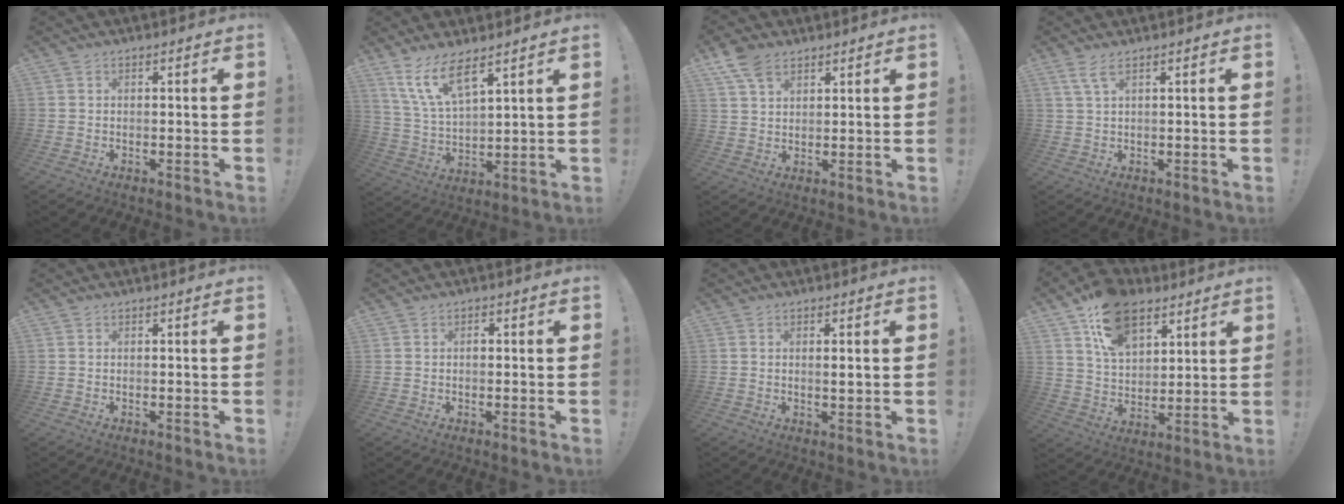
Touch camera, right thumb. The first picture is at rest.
{"total": 11.0, "force": [7.9, 3.1, 7.1], "torque": [-0.154, -0.034, 0.148]}
{"total": 7.1, "force": [4.9, 3.8, 3.5], "torque": [-0.067, -0.018, 0.094]}
{"total": 3.5, "force": [1.8, 0.7, 2.9], "torque": [-0.062, 0.001, 0.034]}
{"total": 0.0}
{"total": 1.2, "force": [-0.2, 0.9, 0.8], "torque": [-0.013, 0.003, -0.005]}
{"total": 1.7, "force": [0.3, 0.0, 1.7], "torque": [-0.019, -0.009, 0.001]}
{"total": 16.6, "force": [10.0, 10.3, 8.5], "torque": [-0.143, -0.047, 0.184]}